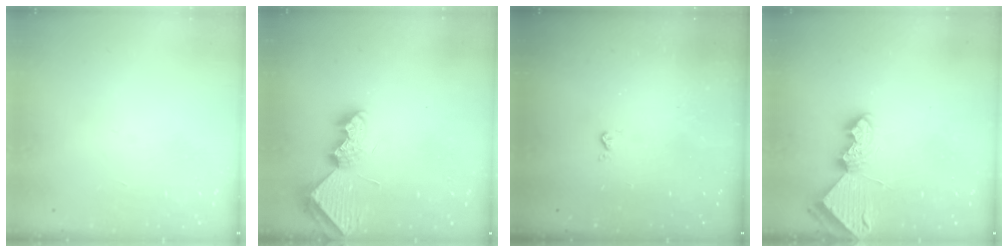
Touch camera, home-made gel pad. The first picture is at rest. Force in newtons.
{"total": 8.0, "press": 8.0, "slide": 0.2}
{"total": 2.0, "press": 2.0, "slide": 0.4}
{"total": 7.1, "press": 7.0, "slide": 0.4}